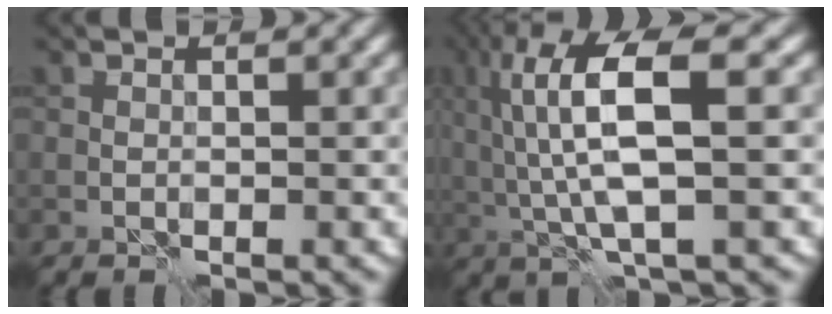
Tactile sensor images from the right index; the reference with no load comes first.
{"total": 8.5, "force": [1.4, 2.2, 8.1], "torque": [-0.165, 0.009, 0.027]}